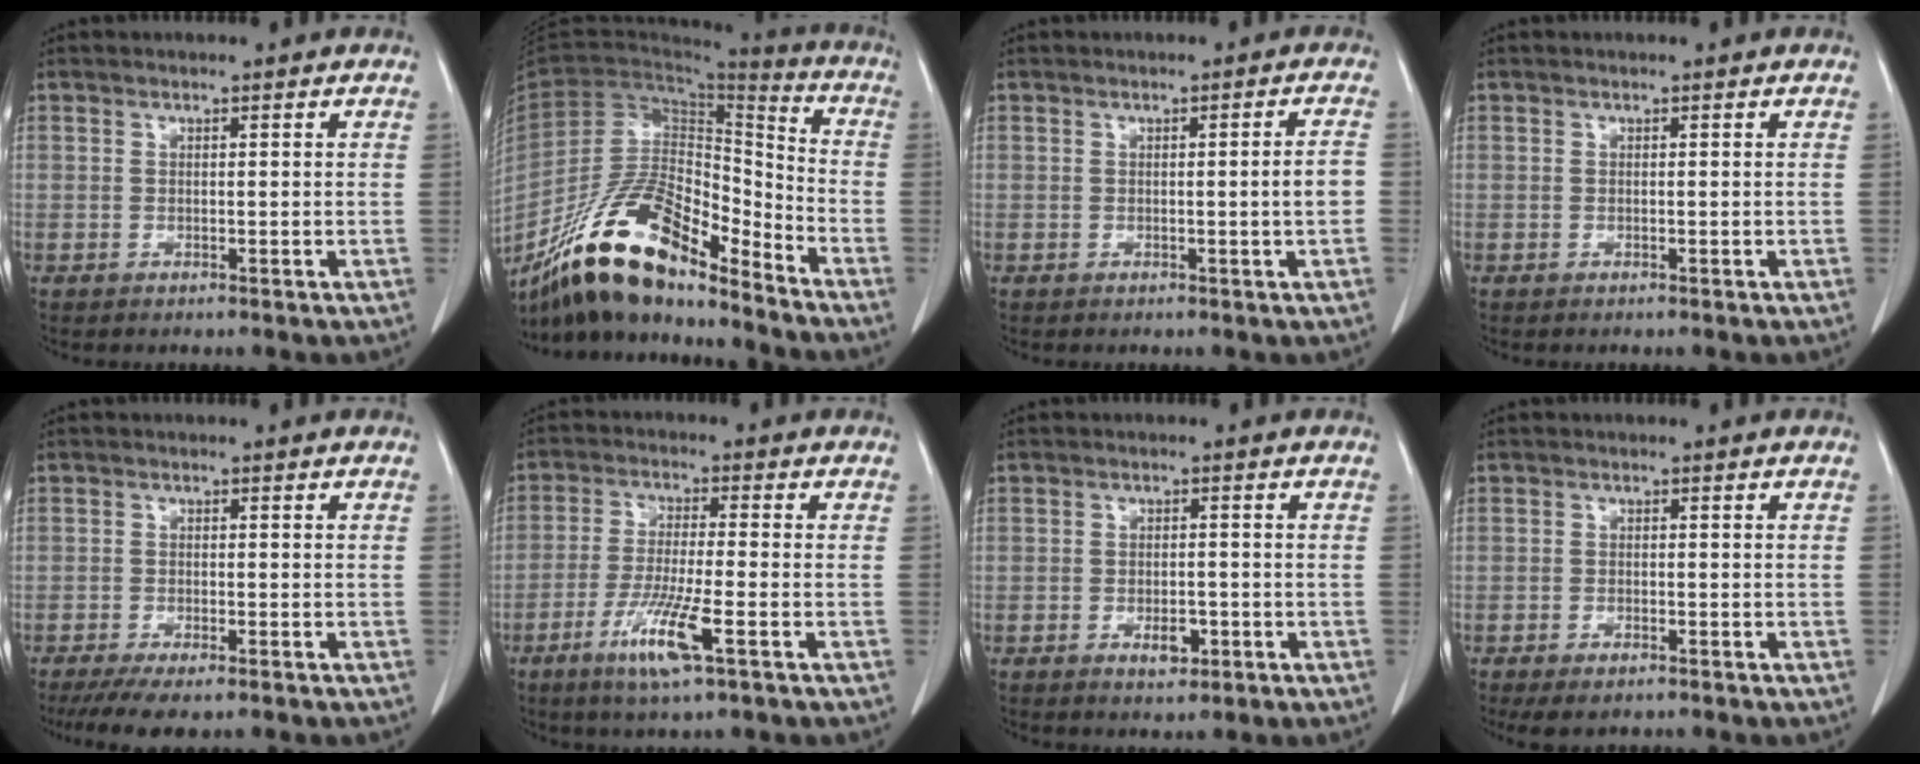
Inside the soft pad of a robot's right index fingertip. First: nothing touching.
{"total": 19.2, "force": [-14.6, 5.3, 11.2], "torque": [-0.215, 0.005, -0.267]}
{"total": 3.0, "force": [-0.4, -0.2, 3.0], "torque": [-0.040, -0.001, -0.005]}
{"total": 0.0}
{"total": 5.6, "force": [-4.2, 1.3, 3.5], "torque": [-0.055, -0.012, -0.068]}
{"total": 8.5, "force": [-4.1, 0.2, 7.5], "torque": [-0.150, -0.018, -0.076]}
{"total": 3.0, "force": [-1.3, 1.5, 2.3], "torque": [-0.033, 0.005, -0.012]}
{"total": 3.3, "force": [-2.4, 1.2, 1.9], "torque": [-0.037, -0.007, -0.034]}